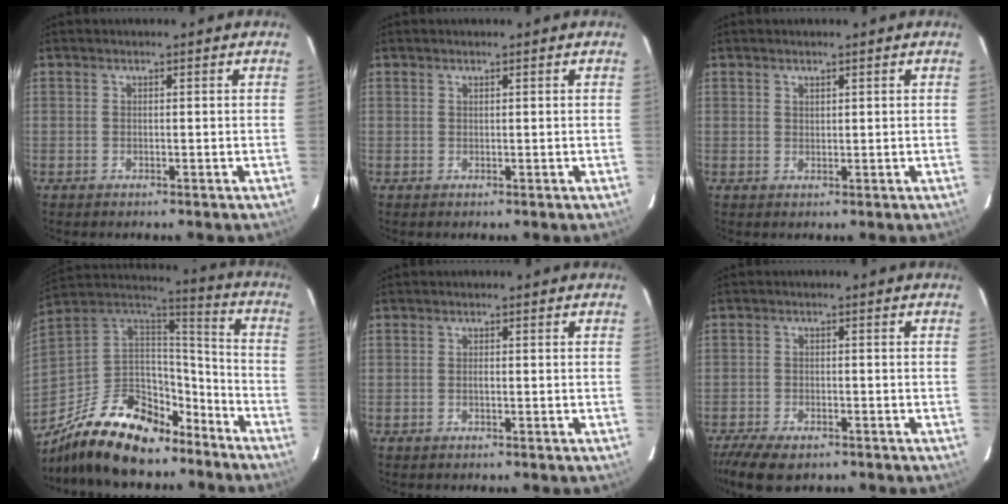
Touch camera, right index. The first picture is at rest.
{"total": 0.5, "force": [0.3, -0.3, -0.3], "torque": [0.004, -0.001, 0.007]}
{"total": 0.9, "force": [0.8, 0.2, -0.1], "torque": [0.003, 0.000, 0.015]}
{"total": 24.8, "force": [-17.3, 11.3, 13.7], "torque": [-0.276, 0.006, -0.270]}
{"total": 0.6, "force": [-0.2, 0.3, 0.5], "torque": [-0.009, 0.000, -0.004]}
{"total": 8.2, "force": [-6.3, 3.0, 4.3], "torque": [-0.112, -0.027, -0.110]}